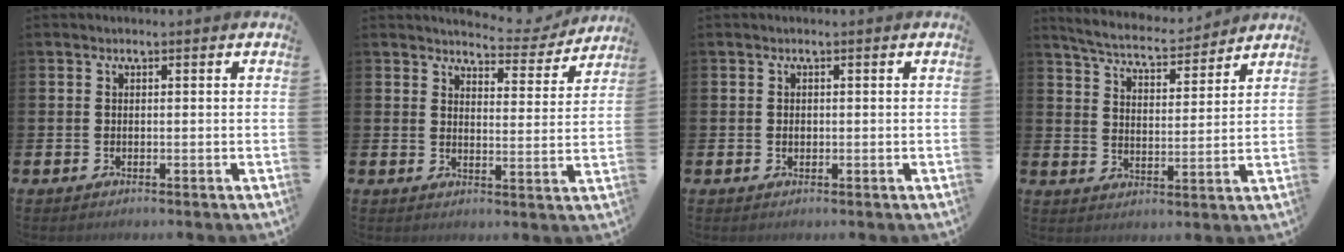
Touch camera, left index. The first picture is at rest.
{"total": 4.8, "force": [4.6, 1.1, 0.6], "torque": [-0.019, -0.033, 0.079]}
{"total": 0.8, "force": [0.0, 0.6, 0.4], "torque": [0.000, 0.001, -0.003]}
{"total": 6.1, "force": [5.9, 0.8, 1.3], "torque": [-0.053, -0.037, 0.104]}